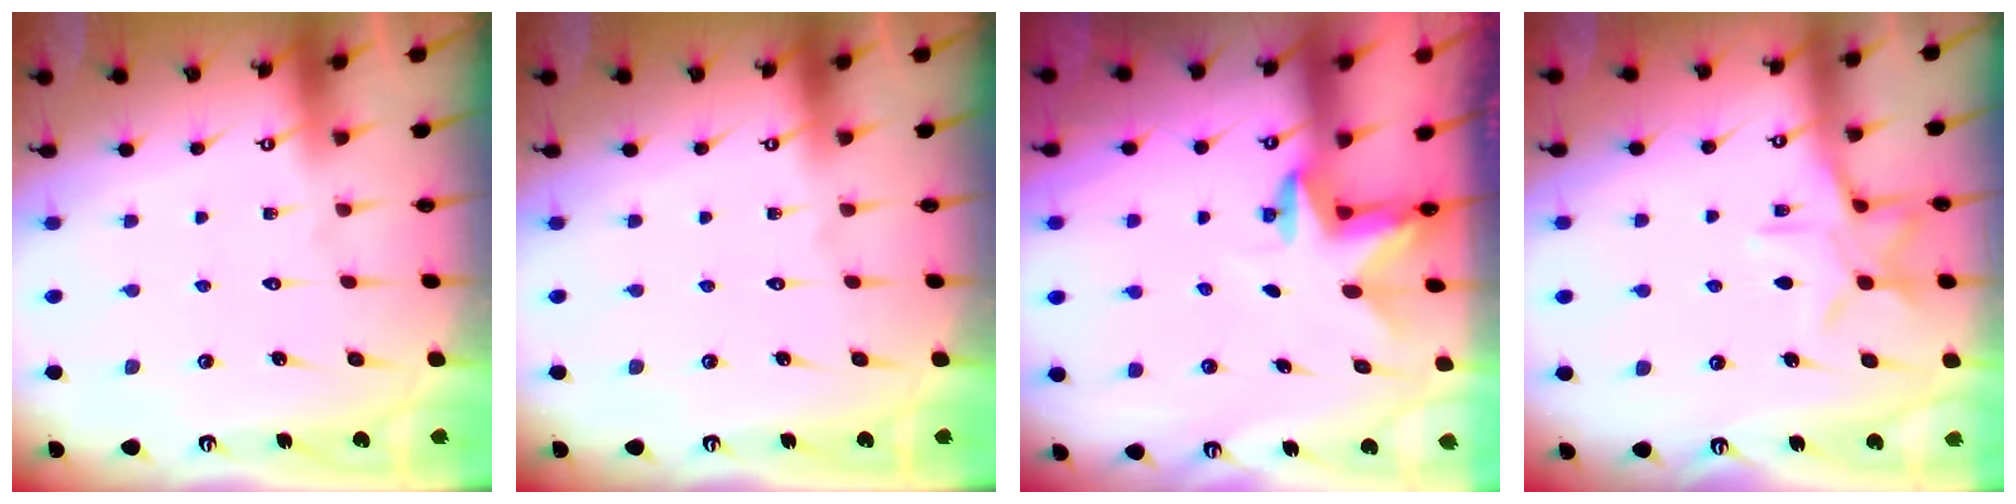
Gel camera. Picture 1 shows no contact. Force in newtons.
{"total": 0.0}
{"total": 2.4, "press": 2.3, "slide": 0.4}
{"total": 11.2, "press": 11.1, "slide": 0.6}